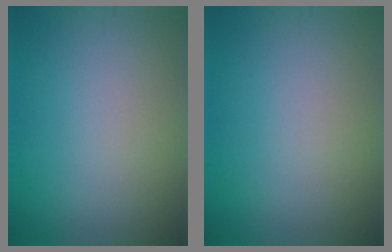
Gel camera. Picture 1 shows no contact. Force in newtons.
{"total": 0.0}